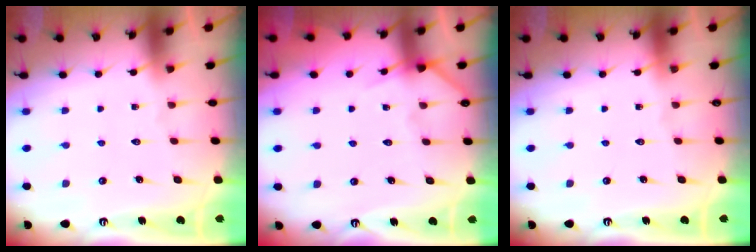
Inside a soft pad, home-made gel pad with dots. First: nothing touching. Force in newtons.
{"total": 5.3, "press": 5.2, "slide": 0.4}
{"total": 0.0}